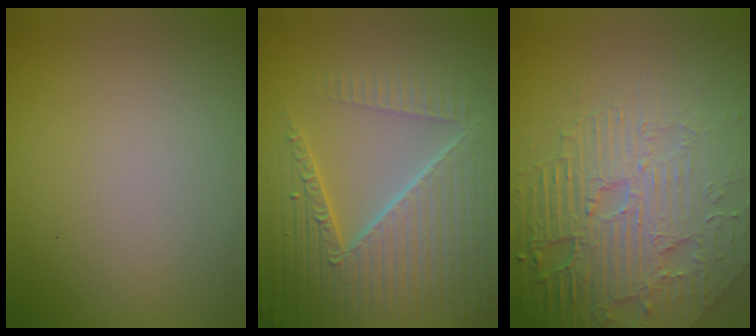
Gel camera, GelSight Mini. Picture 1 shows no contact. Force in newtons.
{"total": 8.6, "press": 6.0, "slide": 6.2}
{"total": 8.7, "press": 6.2, "slide": 6.1}